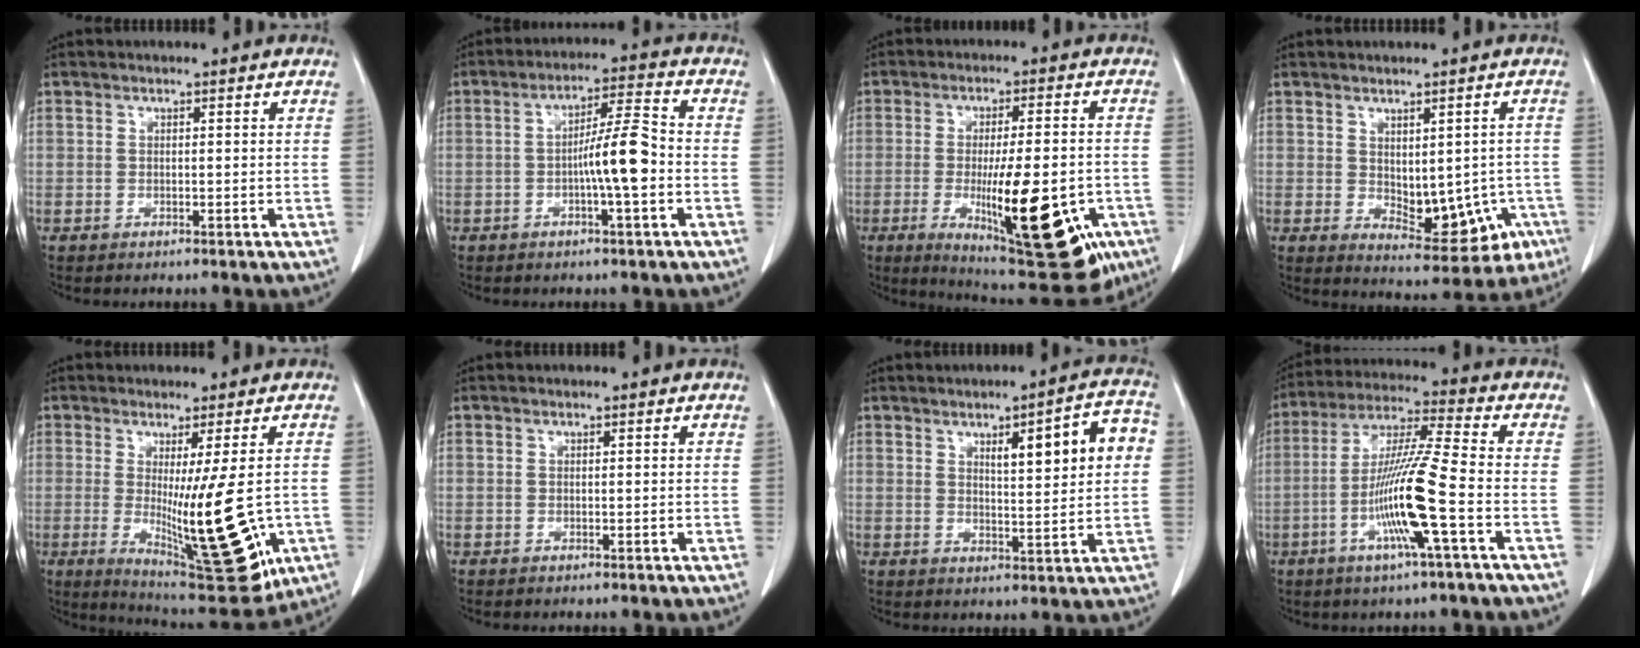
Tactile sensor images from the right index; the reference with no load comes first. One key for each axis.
{"total": 7.8, "fx": -1.6, "fy": 0.3, "fz": 7.7, "tx": -0.132, "ty": 0.012, "tz": -0.030}
{"total": 19.9, "fx": -6.9, "fy": 4.7, "fz": 18.1, "tx": -0.226, "ty": -0.019, "tz": -0.083}
{"total": 9.8, "fx": -2.1, "fy": 5.4, "fz": 7.9, "tx": -0.085, "ty": 0.003, "tz": -0.010}
{"total": 16.1, "fx": -2.5, "fy": 2.3, "fz": 15.7, "tx": -0.233, "ty": -0.045, "tz": -0.023}
{"total": 0.0}
{"total": 9.7, "fx": 2.6, "fy": 1.6, "fz": 9.2, "tx": -0.128, "ty": 0.017, "tz": 0.037}
{"total": 13.2, "fx": -4.0, "fy": -0.7, "fz": 12.6, "tx": -0.248, "ty": -0.006, "tz": -0.083}